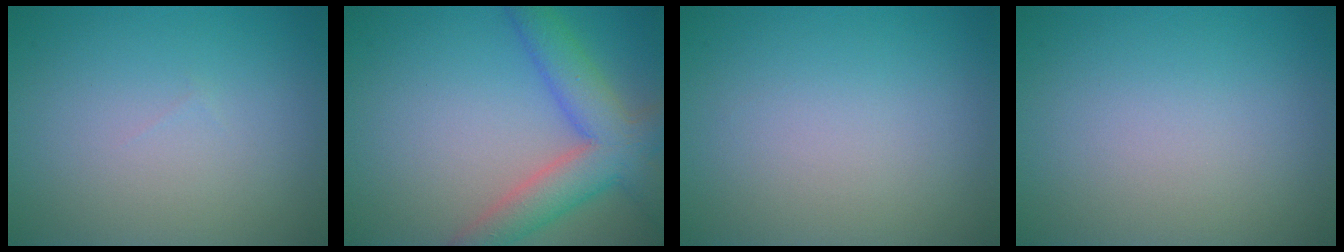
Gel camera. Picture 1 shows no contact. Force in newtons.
{"total": 6.4, "press": 6.4, "slide": 0.4}
{"total": 0.0}
{"total": 0.0}